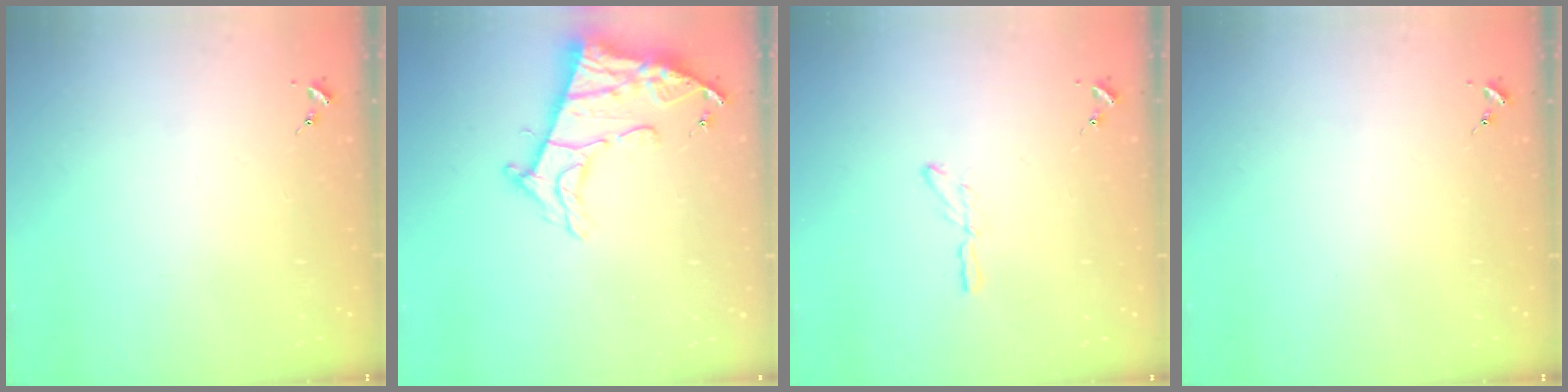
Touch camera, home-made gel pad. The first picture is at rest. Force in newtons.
{"total": 14.0, "press": 13.9, "slide": 1.1}
{"total": 3.2, "press": 3.2, "slide": 0.3}
{"total": 0.0}